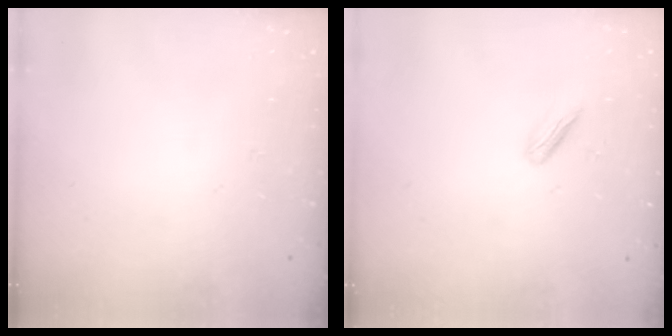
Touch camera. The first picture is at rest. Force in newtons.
{"total": 2.8, "press": 2.7, "slide": 0.6}